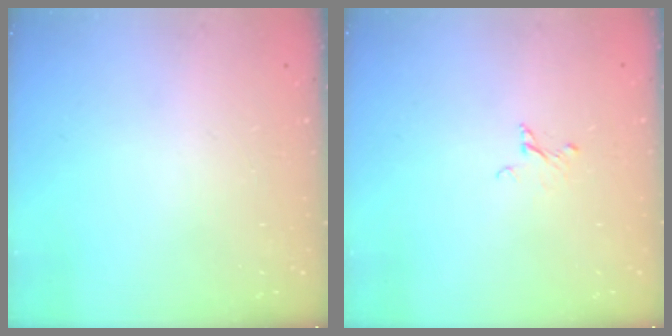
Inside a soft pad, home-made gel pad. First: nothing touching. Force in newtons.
{"total": 2.1, "press": 2.1, "slide": 0.1}